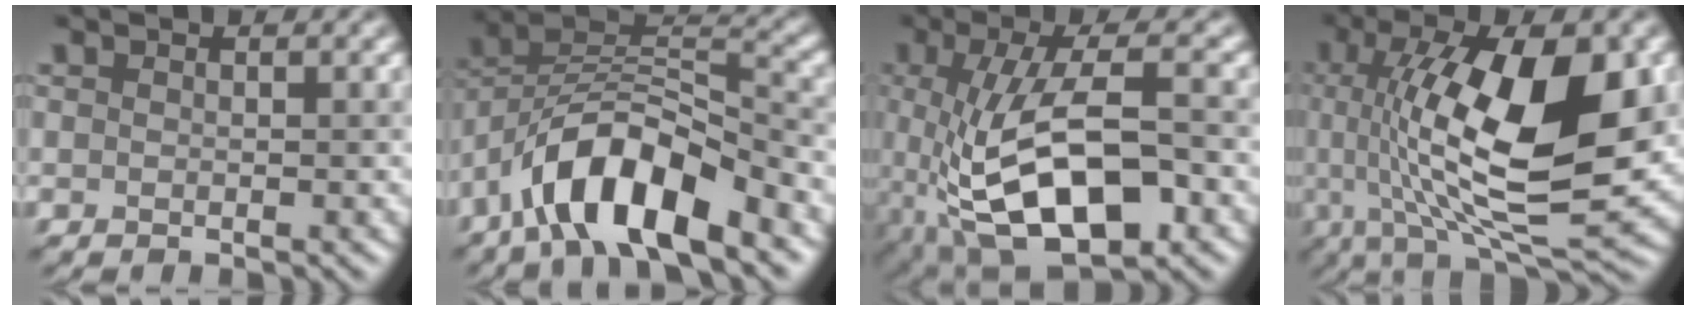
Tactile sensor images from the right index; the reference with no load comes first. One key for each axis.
{"total": 9.7, "fx": -5.5, "fy": 3.5, "fz": 7.2, "tx": -0.122, "ty": 0.019, "tz": -0.101}
{"total": 11.3, "fx": -2.8, "fy": 4.8, "fz": 9.9, "tx": -0.190, "ty": 0.002, "tz": -0.045}
{"total": 14.3, "fx": 2.0, "fy": 4.8, "fz": 13.4, "tx": -0.215, "ty": 0.002, "tz": 0.035}